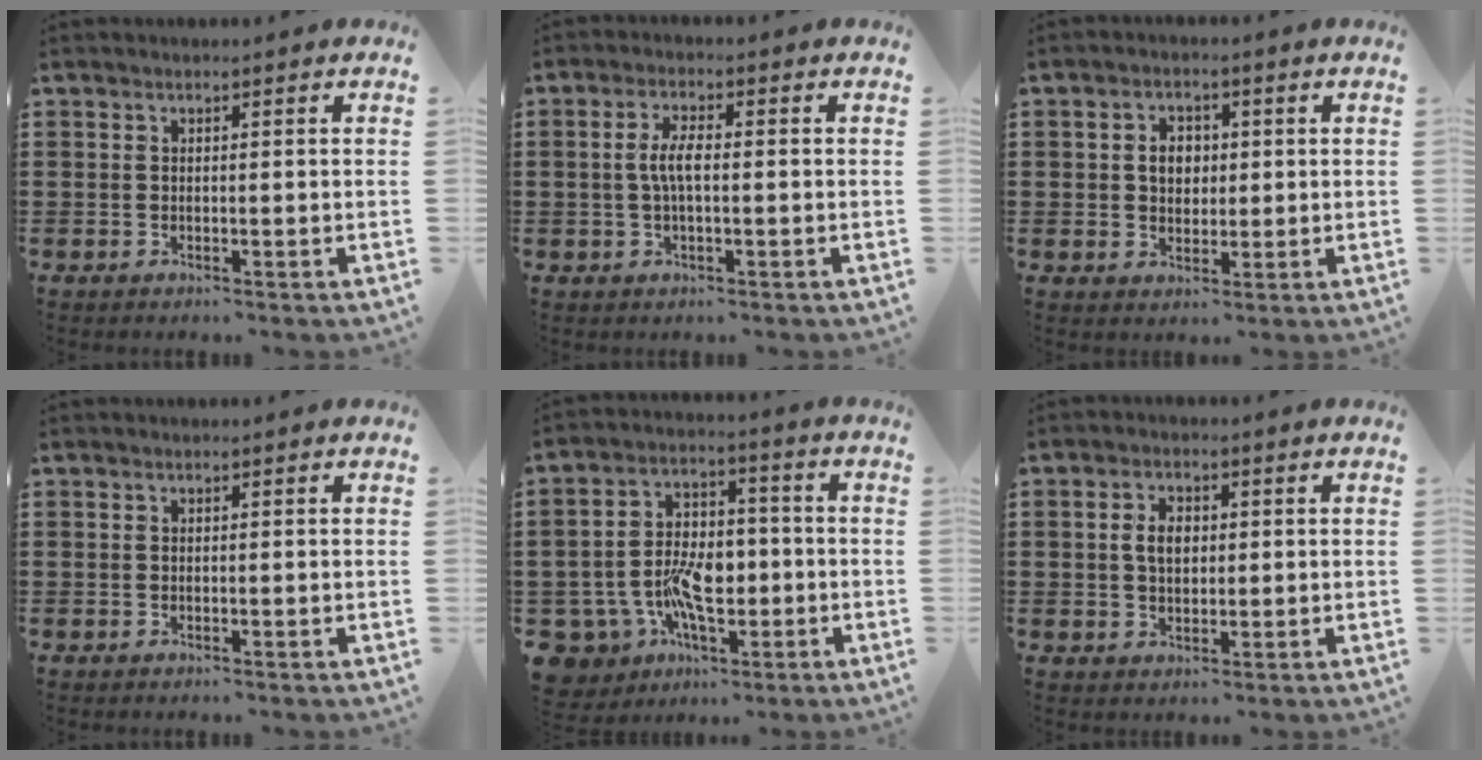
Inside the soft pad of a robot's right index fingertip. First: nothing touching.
{"total": 3.9, "force": [-0.3, 1.1, 3.7], "torque": [-0.082, -0.002, -0.011]}
{"total": 3.5, "force": [0.3, 2.7, 2.1], "torque": [-0.043, 0.007, 0.000]}
{"total": 0.0}
{"total": 10.4, "force": [-3.3, 7.1, 6.7], "torque": [-0.161, 0.017, -0.059]}
{"total": 3.5, "force": [0.3, 2.2, 2.8], "torque": [-0.050, 0.006, 0.002]}